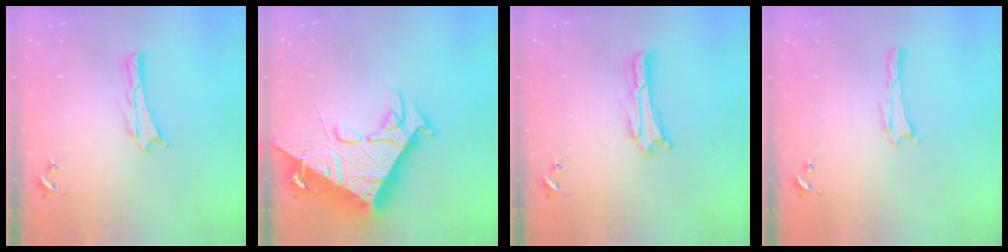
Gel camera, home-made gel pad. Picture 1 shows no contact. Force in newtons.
{"total": 15.2, "press": 15.0, "slide": 1.9}
{"total": 1.2, "press": 1.2, "slide": 0.2}
{"total": 0.0}